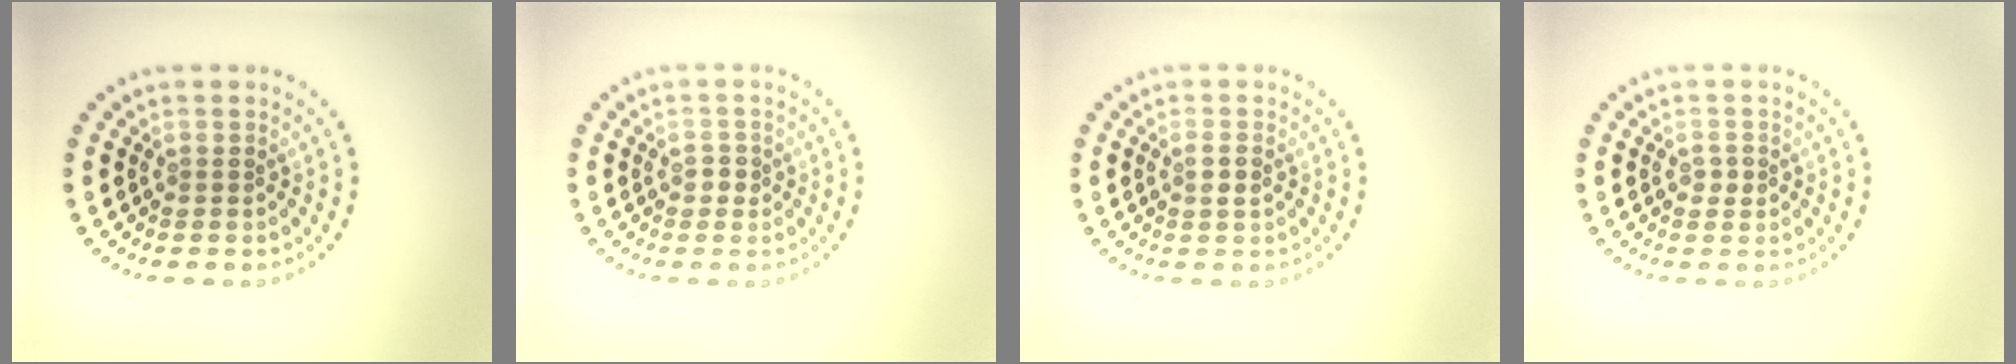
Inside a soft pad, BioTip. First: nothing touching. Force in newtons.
{"total": 1.1, "press": 1.0, "slide": 0.4}
{"total": 1.2, "press": 1.1, "slide": 0.5}
{"total": 1.0, "press": 1.0, "slide": 0.1}